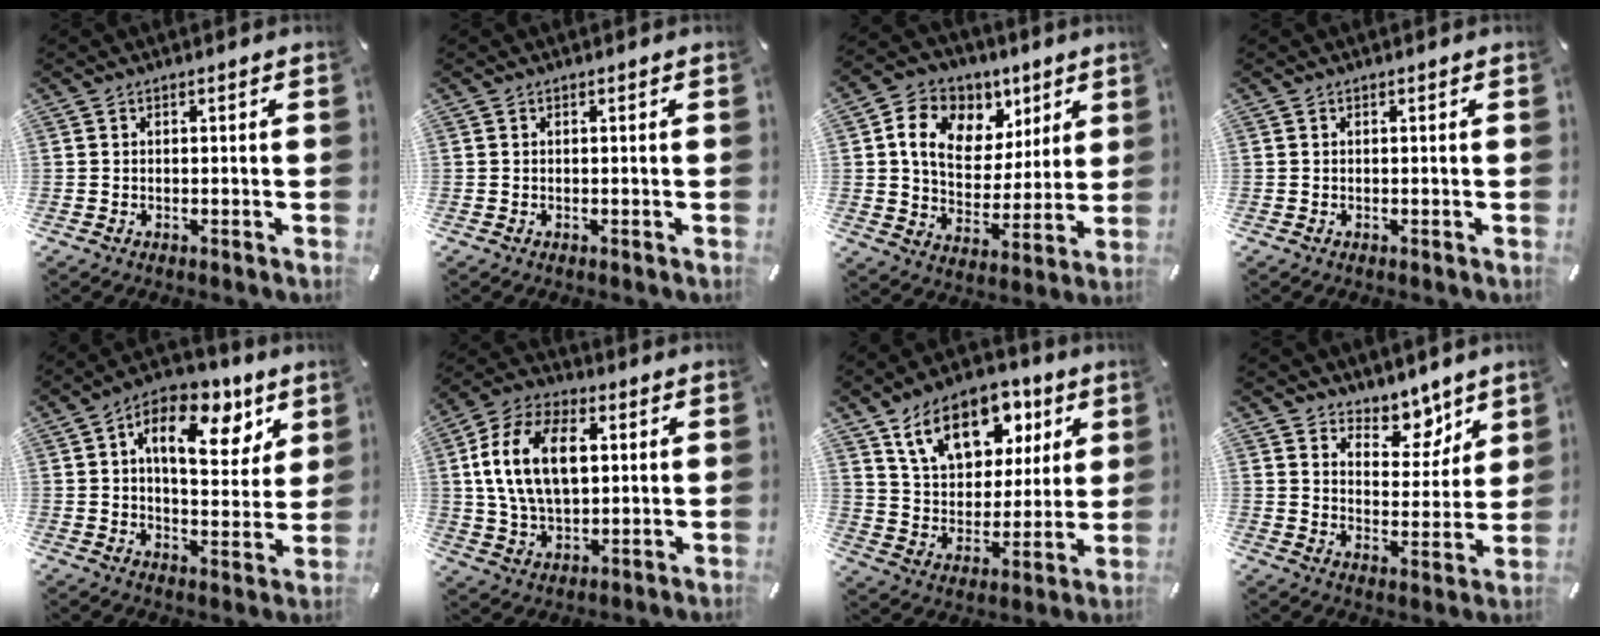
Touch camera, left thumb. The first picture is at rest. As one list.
[{"total": 0.0}, {"total": 12.8, "force": [5.8, 10.1, 5.3], "torque": [-0.097, -0.022, 0.112]}, {"total": 0.0}, {"total": 15.3, "force": [7.4, 8.6, 10.3], "torque": [-0.143, -0.036, 0.121]}, {"total": 15.8, "force": [3.2, 10.1, 11.7], "torque": [-0.256, 0.008, 0.051]}, {"total": 17.5, "force": [9.7, 11.3, 9.2], "torque": [-0.154, -0.036, 0.175]}, {"total": 8.7, "force": [6.9, 5.0, 1.5], "torque": [-0.014, -0.068, 0.123]}]